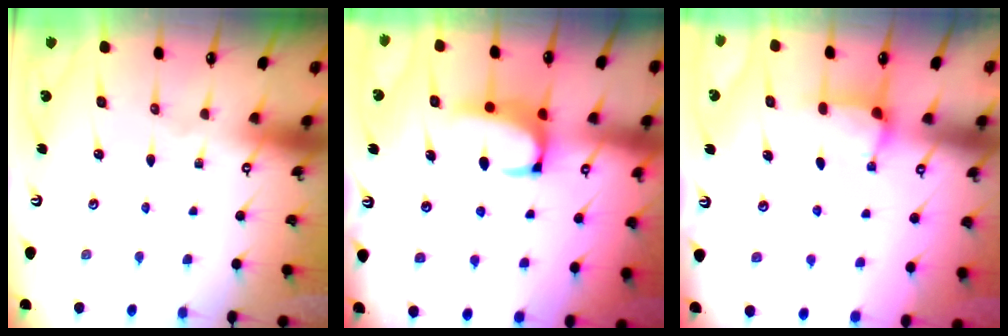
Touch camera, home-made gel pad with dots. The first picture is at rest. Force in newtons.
{"total": 2.4, "press": 2.3, "slide": 0.9}
{"total": 3.8, "press": 3.8, "slide": 0.2}